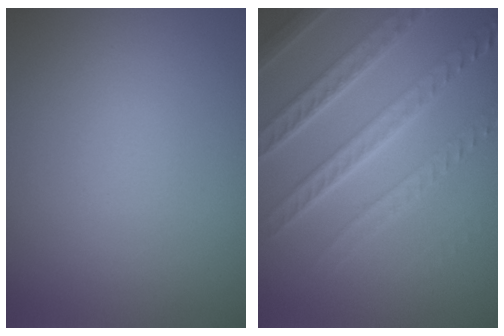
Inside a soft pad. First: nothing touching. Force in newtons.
{"total": 7.2, "press": 5.2, "slide": 5.1}